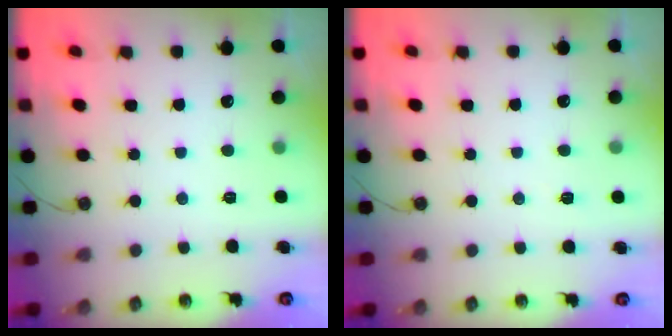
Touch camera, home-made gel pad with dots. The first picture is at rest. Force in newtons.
{"total": 2.0, "press": 0.8, "slide": 1.8}